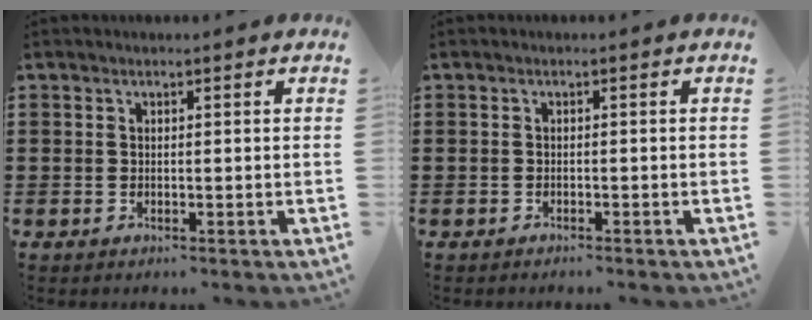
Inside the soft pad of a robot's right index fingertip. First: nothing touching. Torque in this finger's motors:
{"motor_torque": [0.88, 1.27, -0.16, 0.00]}